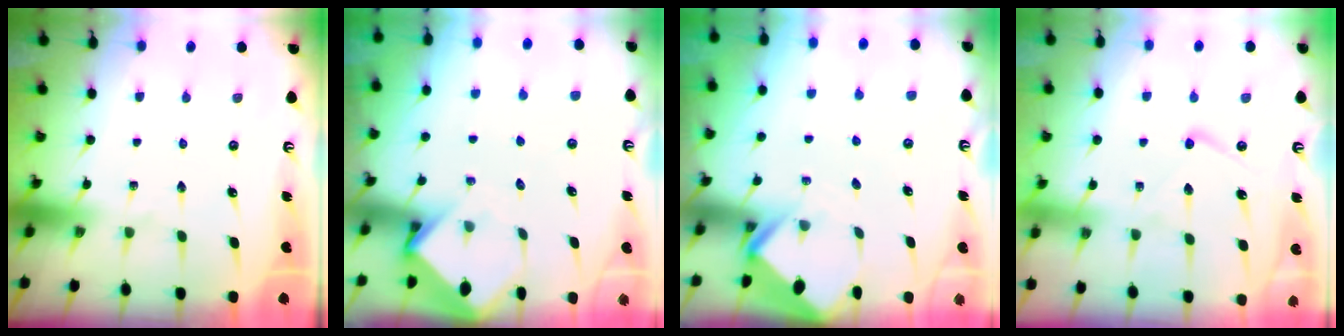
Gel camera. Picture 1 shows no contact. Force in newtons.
{"total": 3.6, "press": 3.6, "slide": 0.2}
{"total": 2.8, "press": 2.8, "slide": 0.2}
{"total": 9.1, "press": 9.0, "slide": 0.9}